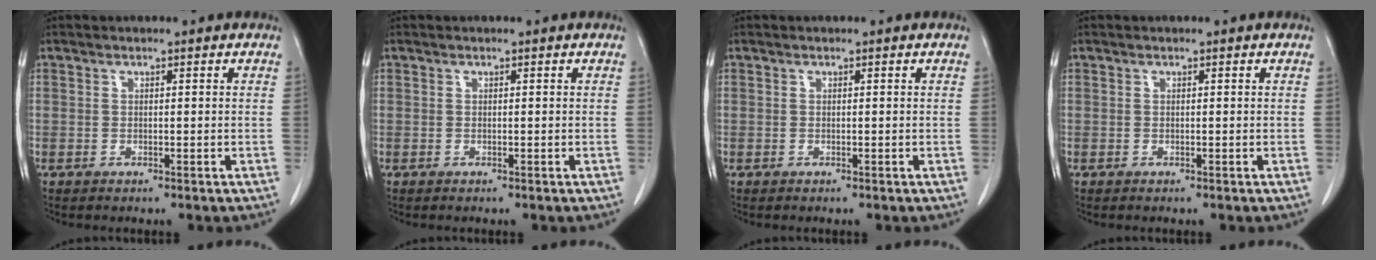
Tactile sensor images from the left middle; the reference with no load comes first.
{"total": 0.0}
{"total": 0.0}
{"total": 0.0}